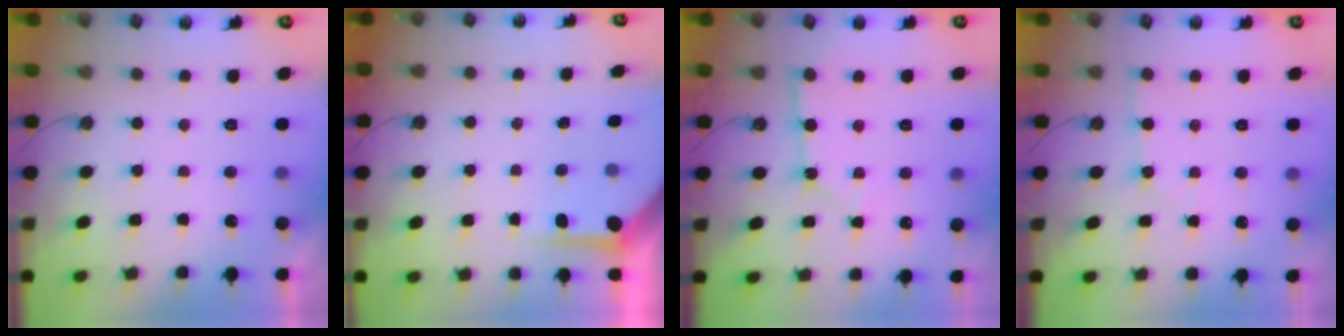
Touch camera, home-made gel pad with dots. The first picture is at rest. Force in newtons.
{"total": 4.0, "press": 4.0, "slide": 0.2}
{"total": 4.4, "press": 4.4, "slide": 0.3}
{"total": 2.1, "press": 2.1, "slide": 0.3}